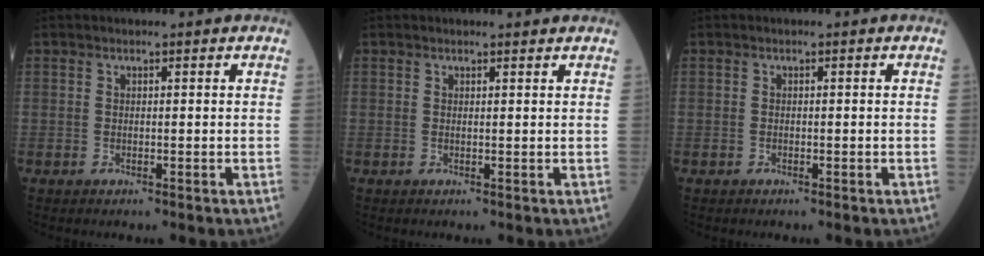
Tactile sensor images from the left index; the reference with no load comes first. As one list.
[{"total": 1.2, "force": [1.2, 0.1, 0.2], "torque": [-0.013, 0.001, 0.013]}, {"total": 0.0}]